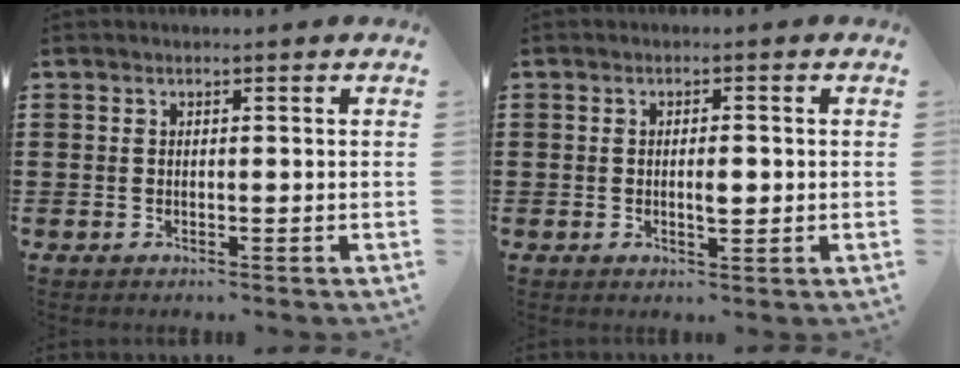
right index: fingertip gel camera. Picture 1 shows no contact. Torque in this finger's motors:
{"motor_torque": [-0.25, 0.38, 0.14, 0.01]}